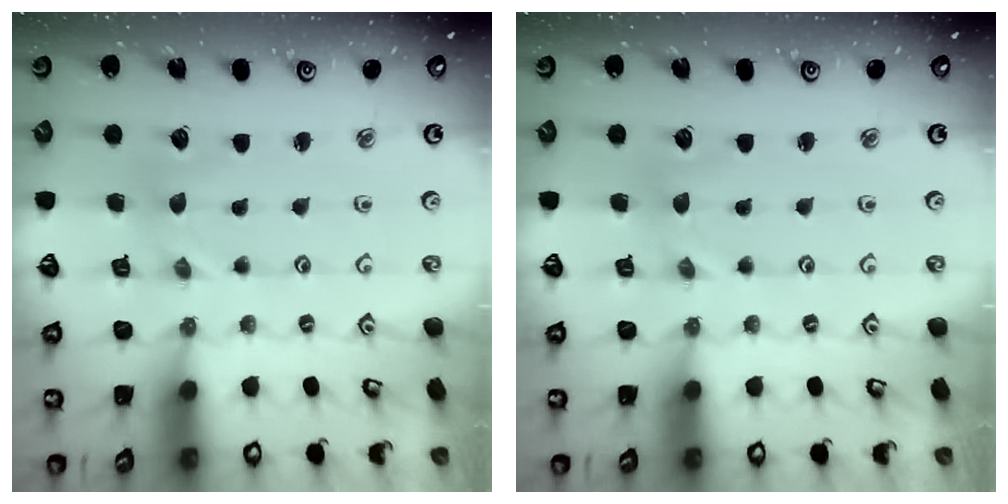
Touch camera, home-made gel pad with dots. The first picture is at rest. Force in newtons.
{"total": 0.0}